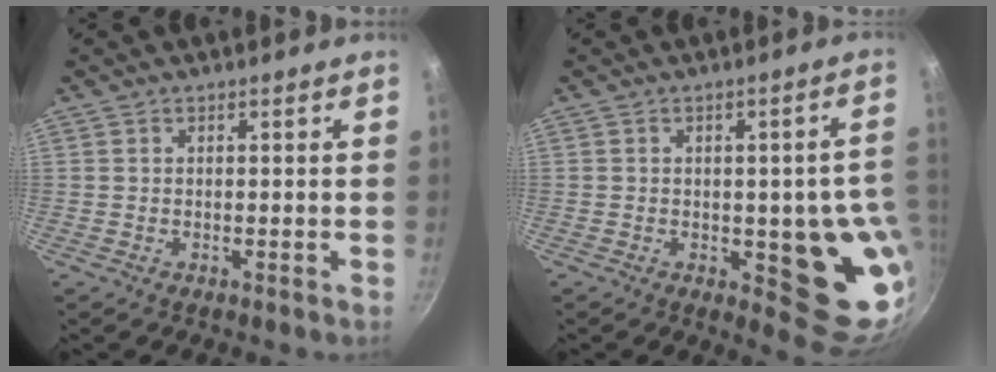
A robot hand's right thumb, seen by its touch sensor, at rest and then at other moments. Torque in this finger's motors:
{"motor_torque": [2.38, 2.28, 1.06, -1.08, 0.29]}